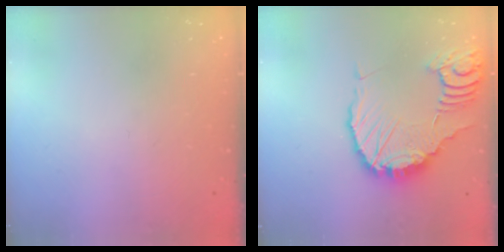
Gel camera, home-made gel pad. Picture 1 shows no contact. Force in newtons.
{"total": 14.3, "press": 14.2, "slide": 1.6}